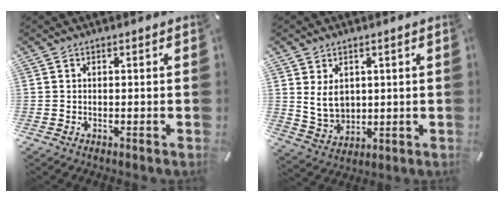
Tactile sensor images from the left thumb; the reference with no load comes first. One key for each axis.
{"total": 6.9, "fx": 2.1, "fy": 5.7, "fz": 3.3, "tx": -0.072, "ty": -0.007, "tz": 0.040}